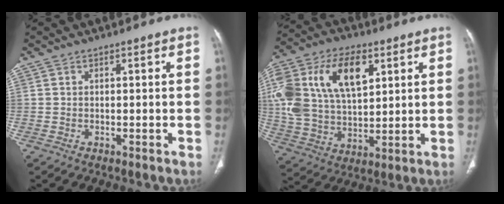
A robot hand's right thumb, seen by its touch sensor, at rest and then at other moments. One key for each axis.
{"total": 24.3, "fx": 8.2, "fy": 14.5, "fz": 17.7, "tx": -0.368, "ty": 0.011, "tz": 0.153}